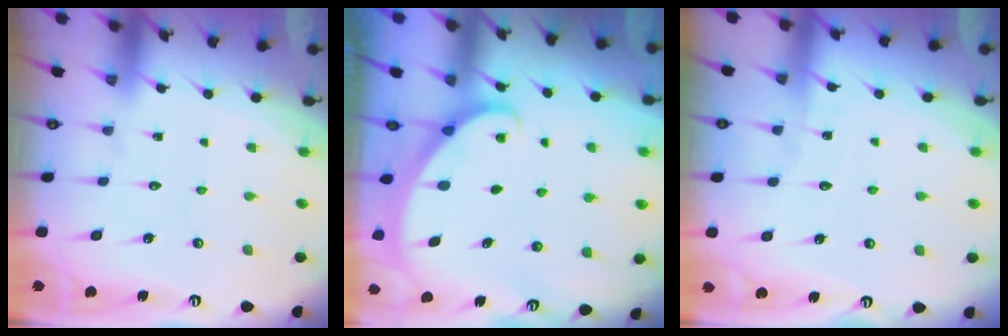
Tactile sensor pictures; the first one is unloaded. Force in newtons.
{"total": 1.4, "press": 1.4, "slide": 0.0}
{"total": 2.3, "press": 2.3, "slide": 0.2}